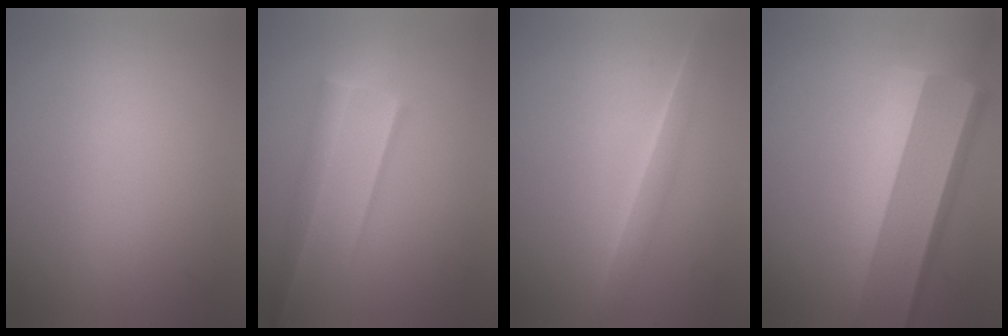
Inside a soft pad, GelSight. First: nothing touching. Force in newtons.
{"total": 3.3}
{"total": 1.5}
{"total": 3.4}